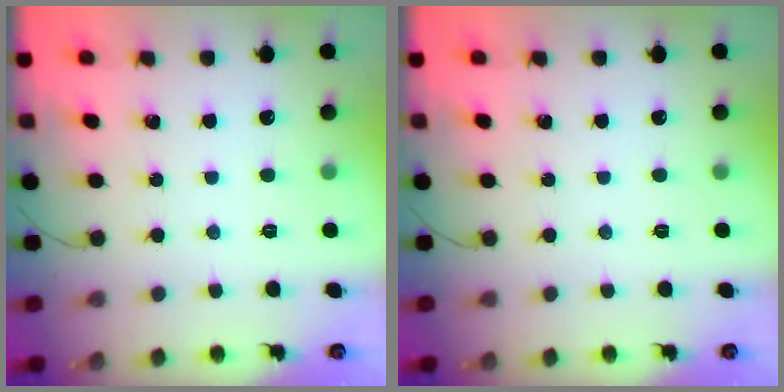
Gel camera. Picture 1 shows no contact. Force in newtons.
{"total": 0.0}